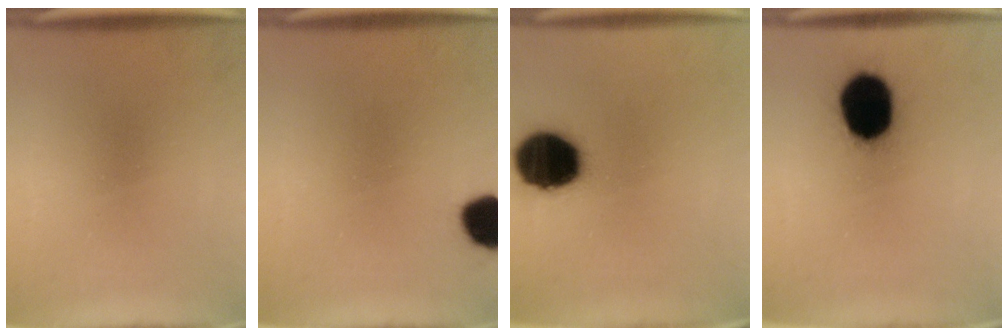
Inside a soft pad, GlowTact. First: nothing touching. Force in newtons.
{"total": 8.6}
{"total": 18.6}
{"total": 16.7}